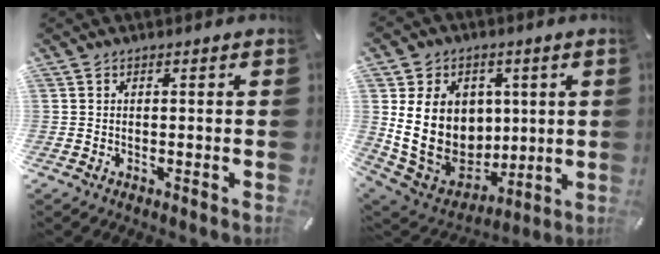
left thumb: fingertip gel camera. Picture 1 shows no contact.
{"total": 18.1, "force": [2.9, 15.2, 9.3], "torque": [-0.166, -0.033, 0.065]}